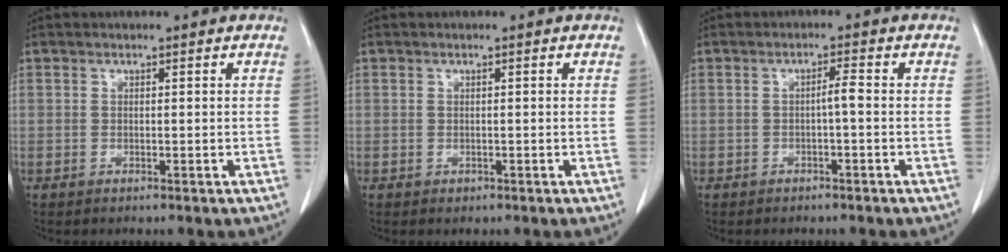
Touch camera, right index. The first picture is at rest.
{"total": 0.6, "force": [-0.2, 0.6, 0.1], "torque": [-0.002, 0.003, -0.003]}
{"total": 1.8, "force": [-0.4, 0.0, 1.8], "torque": [-0.029, 0.004, -0.006]}